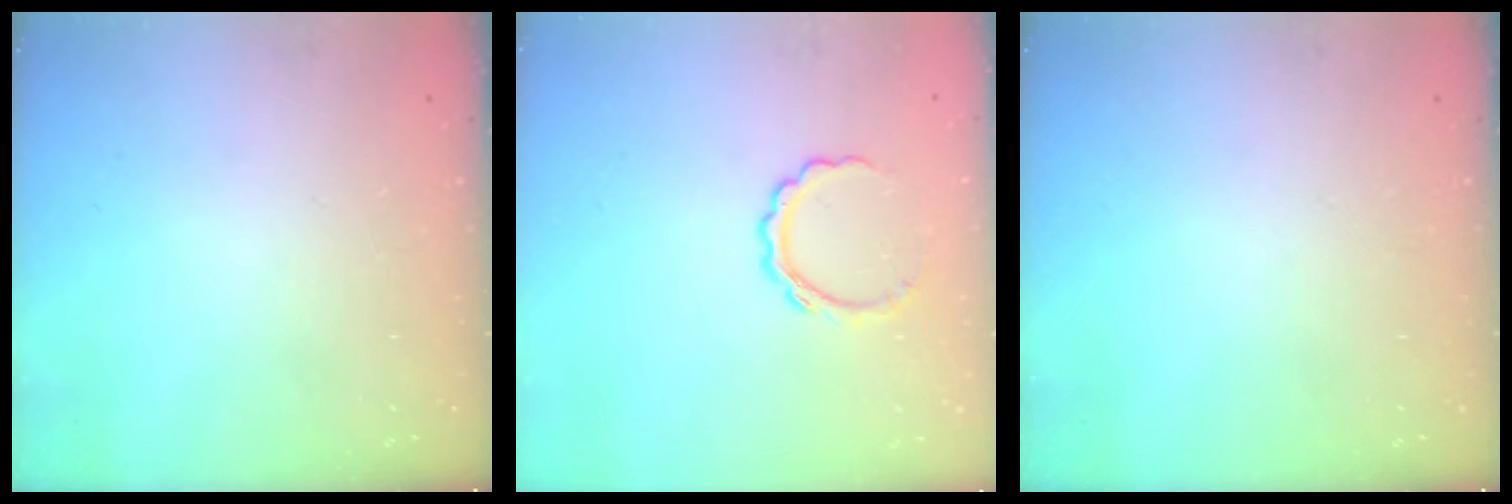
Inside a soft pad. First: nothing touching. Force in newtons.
{"total": 5.8, "press": 5.8, "slide": 0.1}
{"total": 0.0}